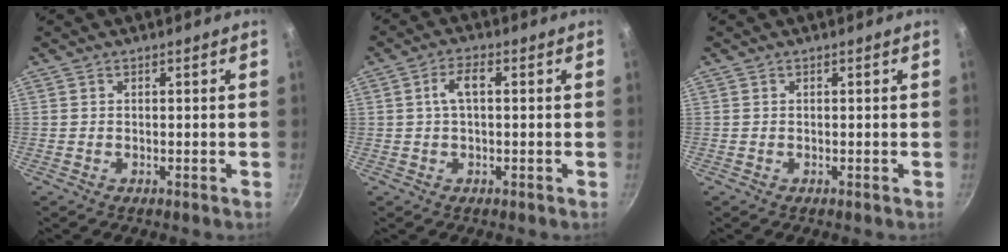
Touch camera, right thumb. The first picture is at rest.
{"total": 3.9, "force": [0.5, 1.7, 3.5], "torque": [-0.073, 0.013, 0.006]}
{"total": 0.0}